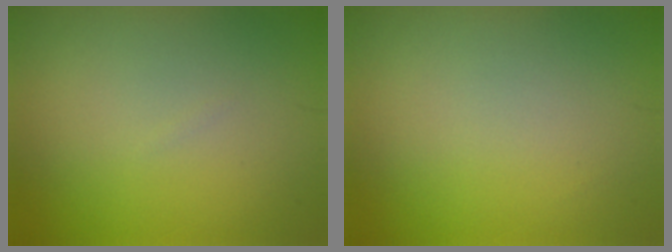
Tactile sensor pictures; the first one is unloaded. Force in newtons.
{"total": 0.0}